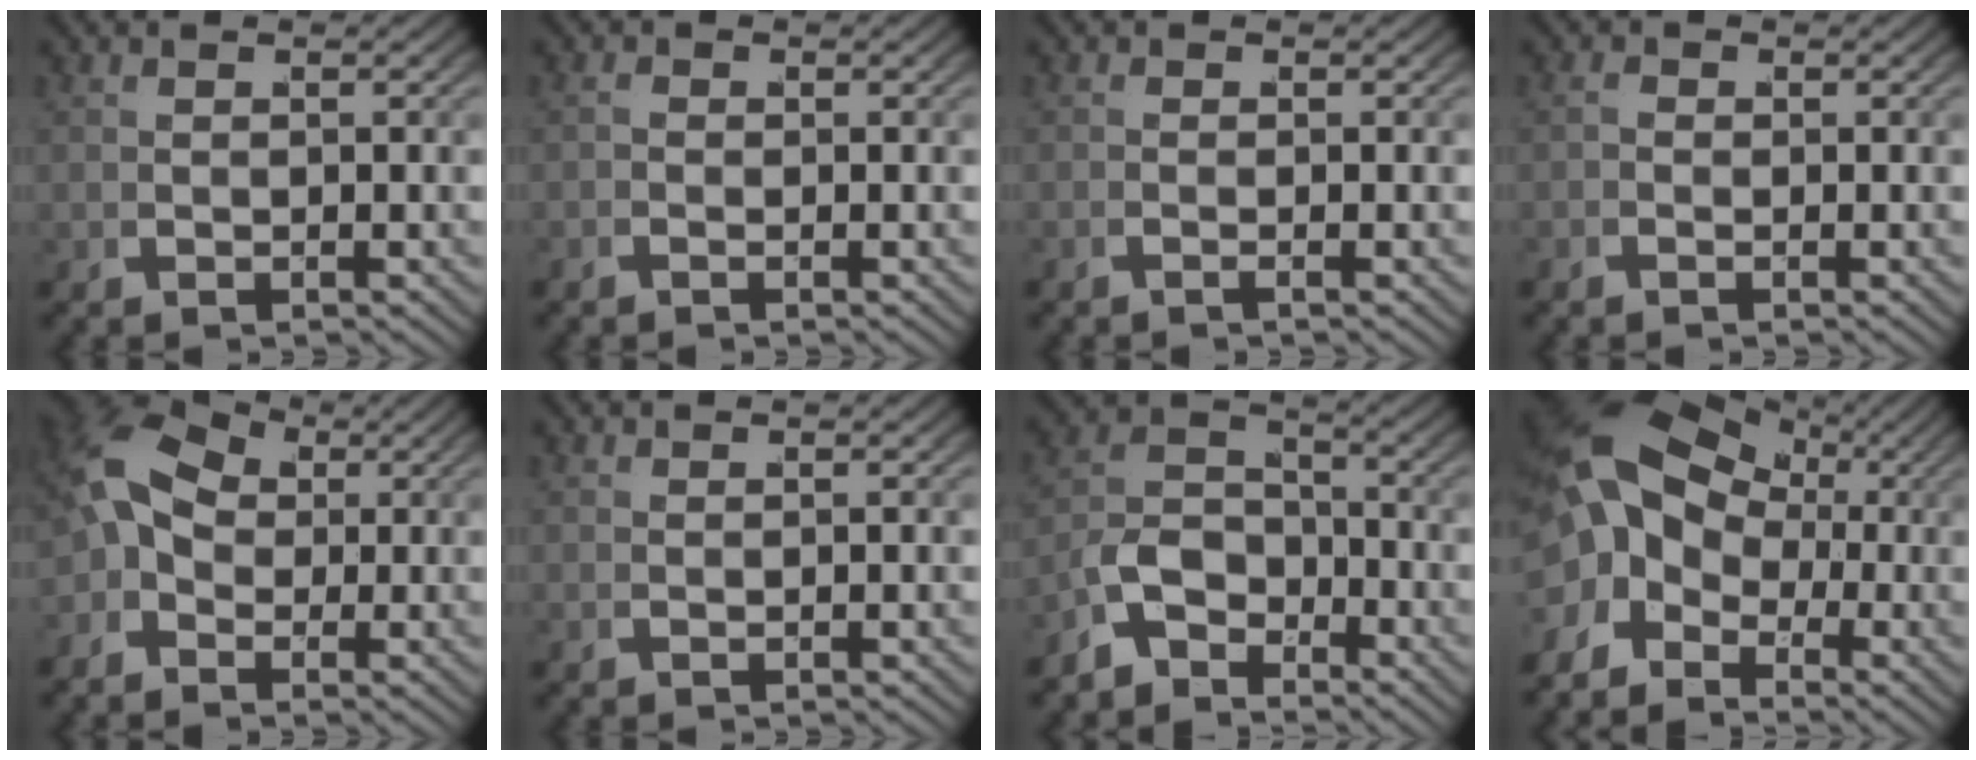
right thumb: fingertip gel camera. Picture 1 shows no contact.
{"total": 0.6, "force": [-0.5, -0.2, -0.3], "torque": [0.011, 0.008, -0.017]}
{"total": 1.1, "force": [-0.4, -0.9, -0.6], "torque": [0.013, 0.009, -0.016]}
{"total": 0.5, "force": [-0.5, 0.1, -0.2], "torque": [0.009, 0.008, -0.017]}
{"total": 7.8, "force": [1.5, 6.1, 4.6], "torque": [-0.100, 0.013, 0.005]}
{"total": 0.6, "force": [0.4, -0.5, 0.0], "torque": [0.005, 0.006, 0.005]}
{"total": 5.0, "force": [-3.3, 3.3, 2.0], "torque": [-0.022, 0.002, -0.075]}
{"total": 9.3, "force": [0.7, 7.2, 5.9], "torque": [-0.130, -0.001, 0.002]}